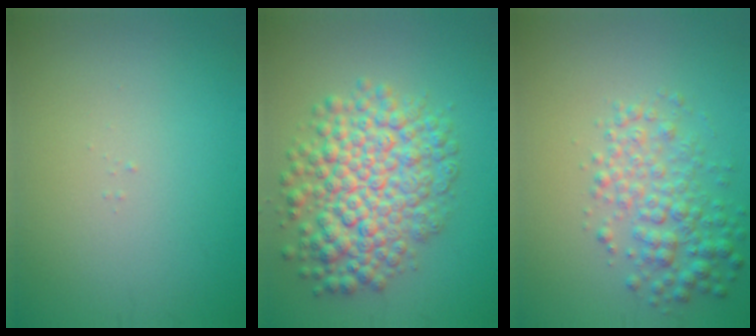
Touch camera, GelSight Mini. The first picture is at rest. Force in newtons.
{"total": 8.0, "press": 8.0, "slide": 0.2}
{"total": 3.9, "press": 3.9, "slide": 0.0}